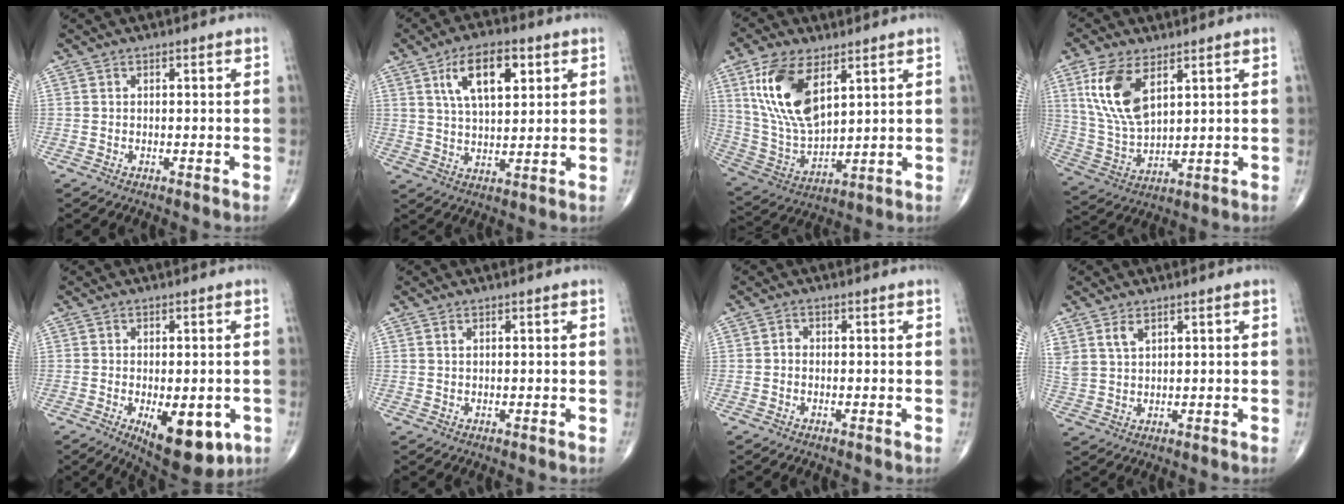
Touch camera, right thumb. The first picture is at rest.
{"total": 11.1, "force": [4.5, 5.2, 8.7], "torque": [-0.132, -0.012, 0.082]}
{"total": 16.1, "force": [6.9, 7.9, 12.3], "torque": [-0.233, -0.025, 0.145]}
{"total": 13.0, "force": [5.6, 6.4, 9.8], "torque": [-0.197, -0.017, 0.121]}
{"total": 12.0, "force": [-4.1, 5.5, 9.9], "torque": [-0.119, -0.008, -0.045]}
{"total": 0.7, "force": [0.4, 0.3, 0.5], "torque": [-0.013, 0.005, 0.009]}
{"total": 1.0, "force": [-0.3, 0.8, 0.6], "torque": [-0.003, 0.003, -0.009]}
{"total": 4.6, "force": [2.6, 2.6, 2.7], "torque": [-0.054, -0.007, 0.062]}